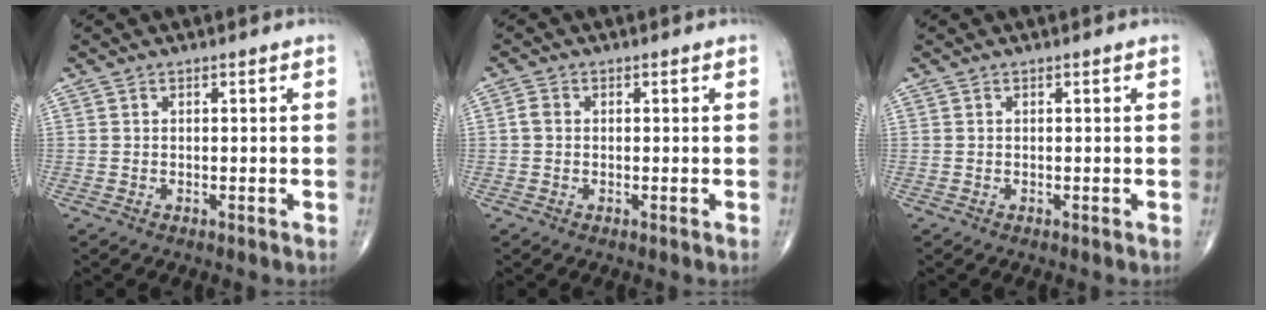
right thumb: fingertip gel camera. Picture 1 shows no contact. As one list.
[{"total": 1.6, "force": [0.0, 1.3, 1.0], "torque": [-0.016, 0.003, -0.003]}, {"total": 0.0}]